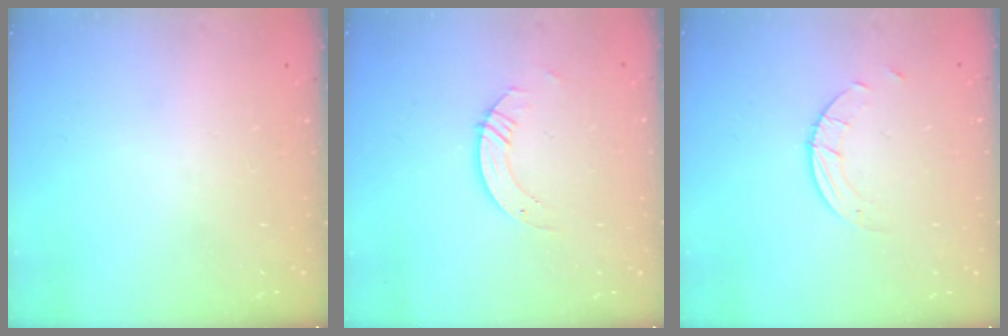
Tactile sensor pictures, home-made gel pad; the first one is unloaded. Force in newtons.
{"total": 3.7, "press": 3.6, "slide": 0.4}
{"total": 2.6, "press": 2.6, "slide": 0.2}